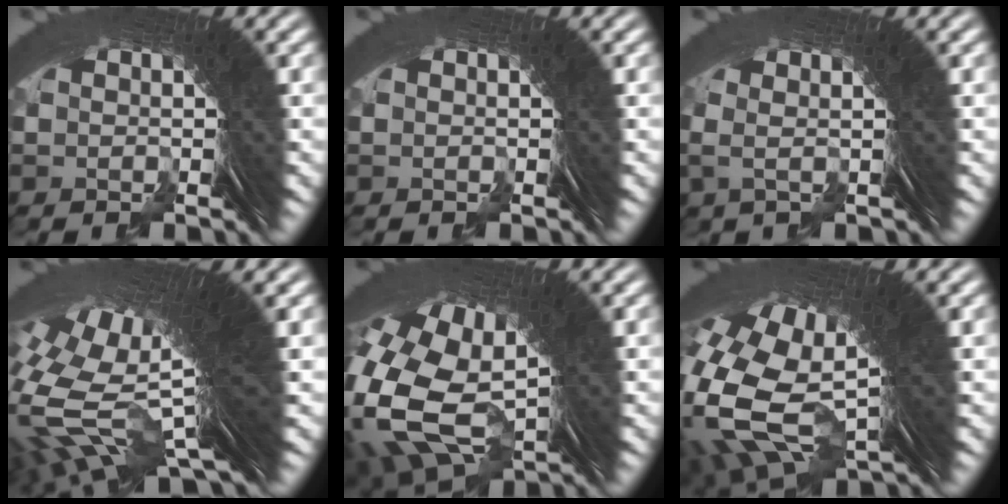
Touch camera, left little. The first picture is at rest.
{"total": 0.0}
{"total": 3.3, "force": [0.9, 0.3, 3.2], "torque": [-0.050, 0.010, 0.008]}
{"total": 20.0, "force": [3.9, 9.4, 17.3], "torque": [-0.313, -0.019, 0.074]}
{"total": 16.4, "force": [-0.1, 12.2, 11.0], "torque": [-0.256, -0.058, 0.016]}
{"total": 18.0, "force": [1.2, 12.3, 13.1], "torque": [-0.266, -0.039, 0.033]}